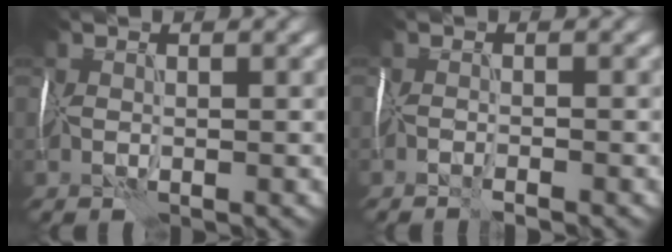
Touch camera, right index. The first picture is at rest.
{"total": 1.4, "force": [-1.3, -0.1, 0.6], "torque": [-0.012, -0.003, -0.027]}